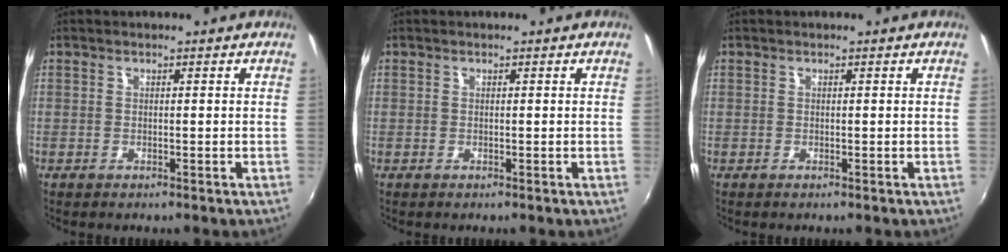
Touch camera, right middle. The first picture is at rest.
{"total": 0.0}
{"total": 0.0}